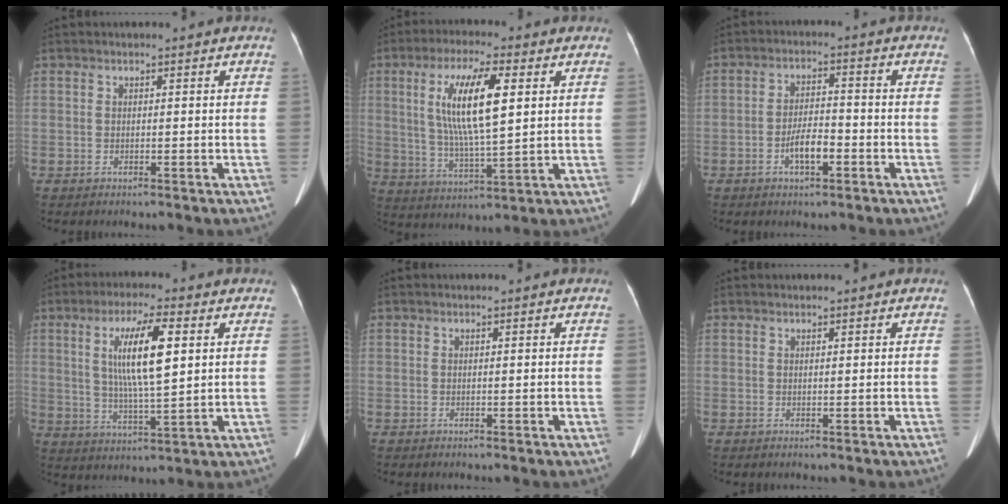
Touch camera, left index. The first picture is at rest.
{"total": 11.6, "force": [2.8, 1.8, 11.1], "torque": [-0.214, -0.004, 0.055]}
{"total": 4.7, "force": [-2.5, 1.3, 3.8], "torque": [-0.068, -0.002, -0.042]}
{"total": 10.0, "force": [2.4, 1.2, 9.6], "torque": [-0.178, -0.005, 0.047]}
{"total": 0.0}
{"total": 1.4, "force": [1.3, 0.1, 0.6], "torque": [-0.008, 0.008, 0.017]}